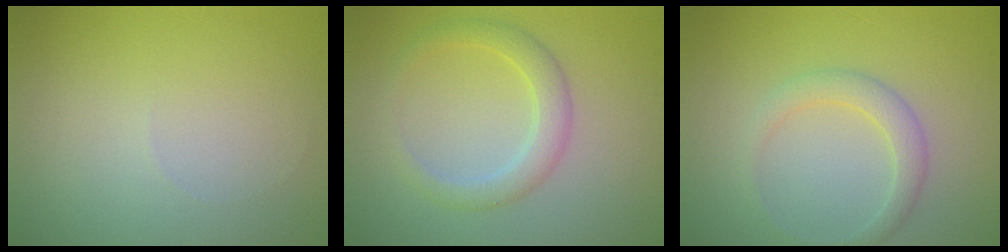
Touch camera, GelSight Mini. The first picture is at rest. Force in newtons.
{"total": 2.6, "press": 2.6, "slide": 0.1}
{"total": 2.2, "press": 2.2, "slide": 0.1}